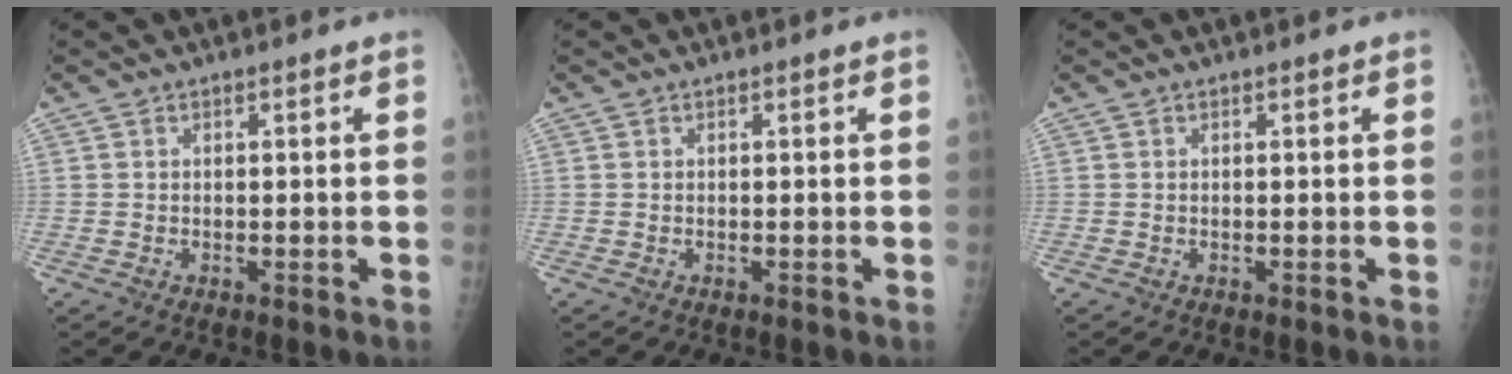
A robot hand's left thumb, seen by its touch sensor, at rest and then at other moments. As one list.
[{"total": 0.0}, {"total": 0.0}]